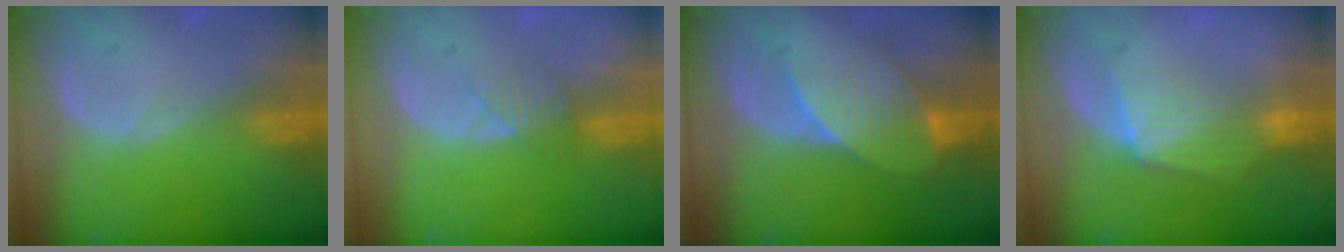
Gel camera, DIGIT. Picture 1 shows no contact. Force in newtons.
{"total": 2.4, "press": 2.4, "slide": 0.1}
{"total": 7.9, "press": 7.2, "slide": 3.2}
{"total": 7.0, "press": 6.3, "slide": 3.0}